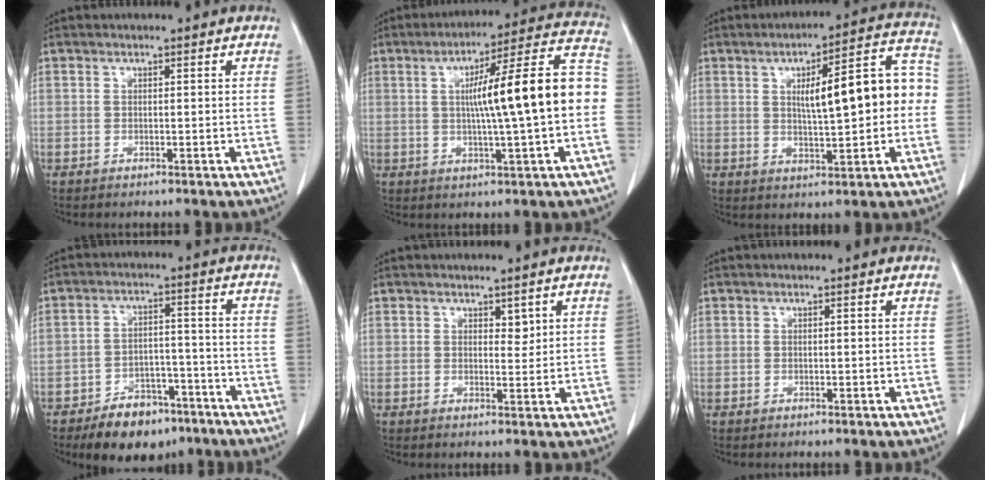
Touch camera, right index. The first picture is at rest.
{"total": 16.5, "force": [0.0, 0.5, 16.5], "torque": [-0.237, 0.031, -0.003]}
{"total": 13.2, "force": [0.7, 3.1, 12.8], "torque": [-0.173, 0.042, 0.015]}
{"total": 9.8, "force": [-7.0, 5.0, 4.7], "torque": [-0.071, 0.012, -0.107]}
{"total": 1.6, "force": [0.9, 0.9, 0.9], "torque": [-0.009, -0.007, 0.016]}
{"total": 0.0}